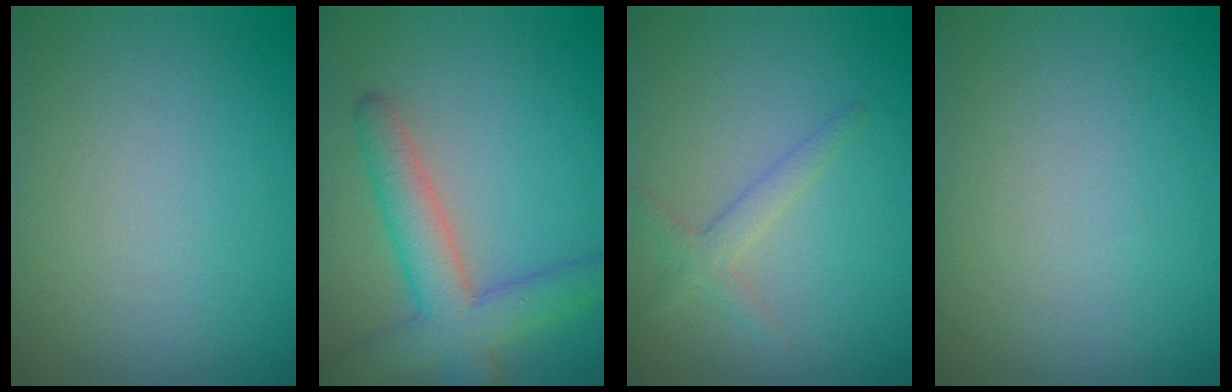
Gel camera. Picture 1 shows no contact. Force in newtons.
{"total": 5.5, "press": 5.5, "slide": 0.3}
{"total": 1.8, "press": 1.8, "slide": 0.1}
{"total": 0.0}